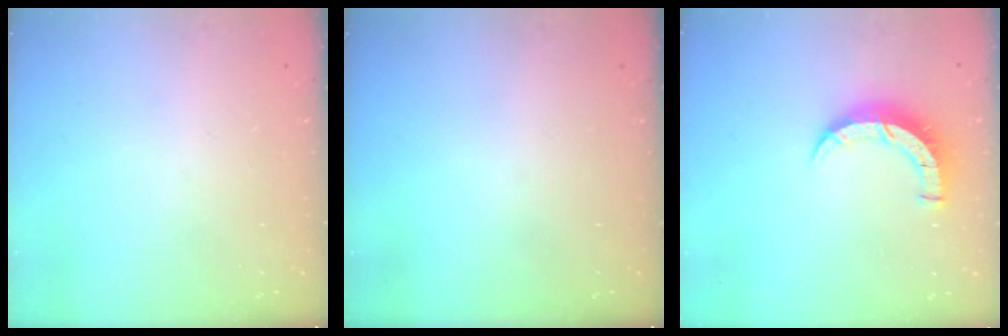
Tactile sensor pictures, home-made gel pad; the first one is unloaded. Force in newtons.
{"total": 0.0}
{"total": 7.6, "press": 7.6, "slide": 0.5}